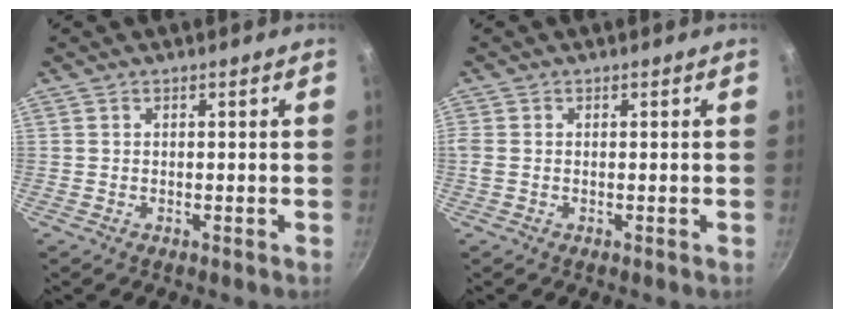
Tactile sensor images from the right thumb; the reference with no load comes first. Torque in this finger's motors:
{"motor_torque": [-0.11, 0.21, 0.22, 0.50, 0.04]}